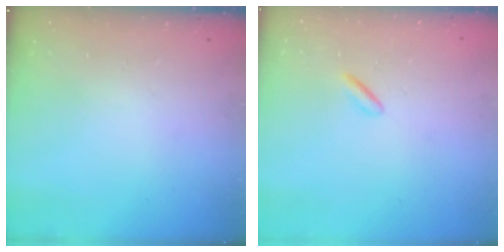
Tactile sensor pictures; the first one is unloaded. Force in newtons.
{"total": 2.2, "press": 2.0, "slide": 1.0}